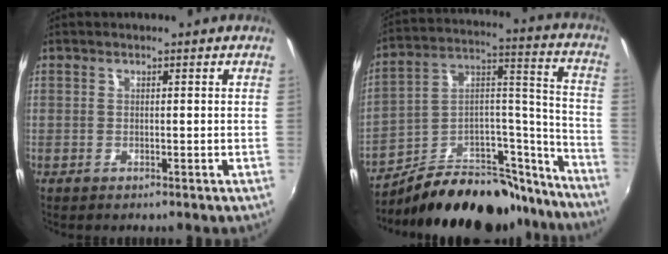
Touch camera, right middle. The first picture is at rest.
{"total": 24.1, "force": [-19.5, 9.9, 10.1], "torque": [-0.130, 0.076, -0.282]}